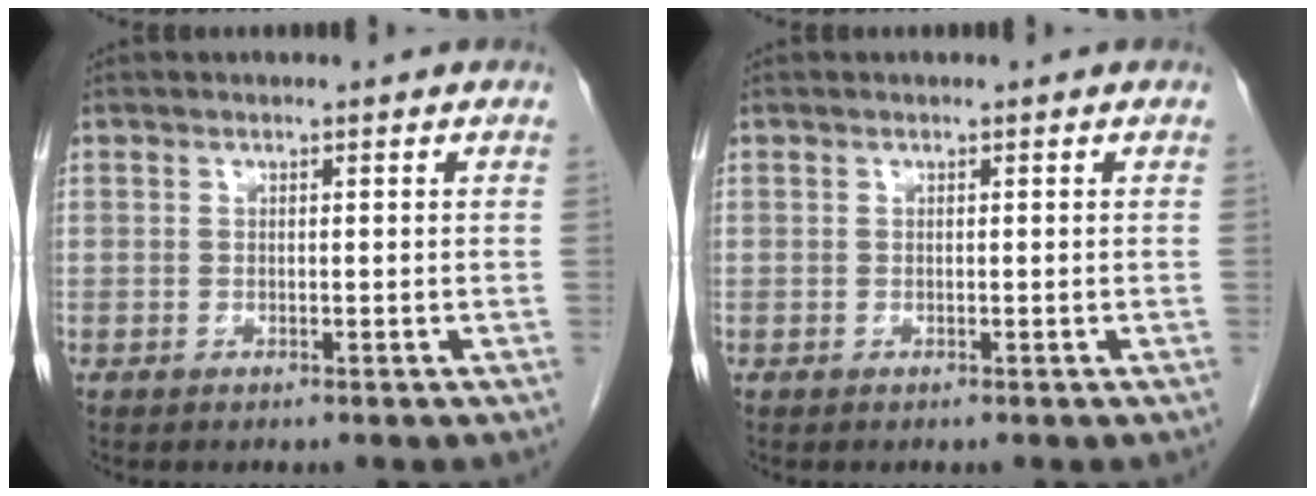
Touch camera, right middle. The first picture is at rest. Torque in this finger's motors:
{"motor_torque": [0.00, 0.00, 0.00, -0.01]}